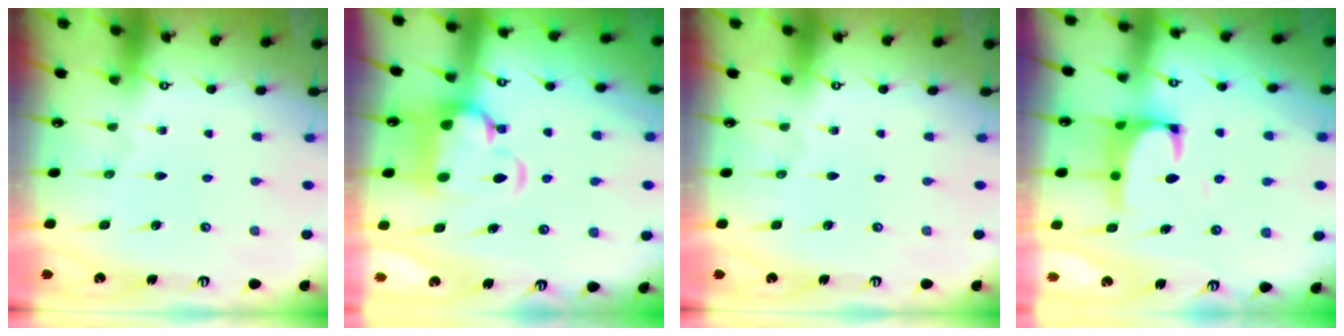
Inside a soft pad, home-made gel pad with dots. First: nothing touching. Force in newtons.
{"total": 4.6, "press": 4.4, "slide": 1.5}
{"total": 0.0}
{"total": 1.8, "press": 1.6, "slide": 0.7}